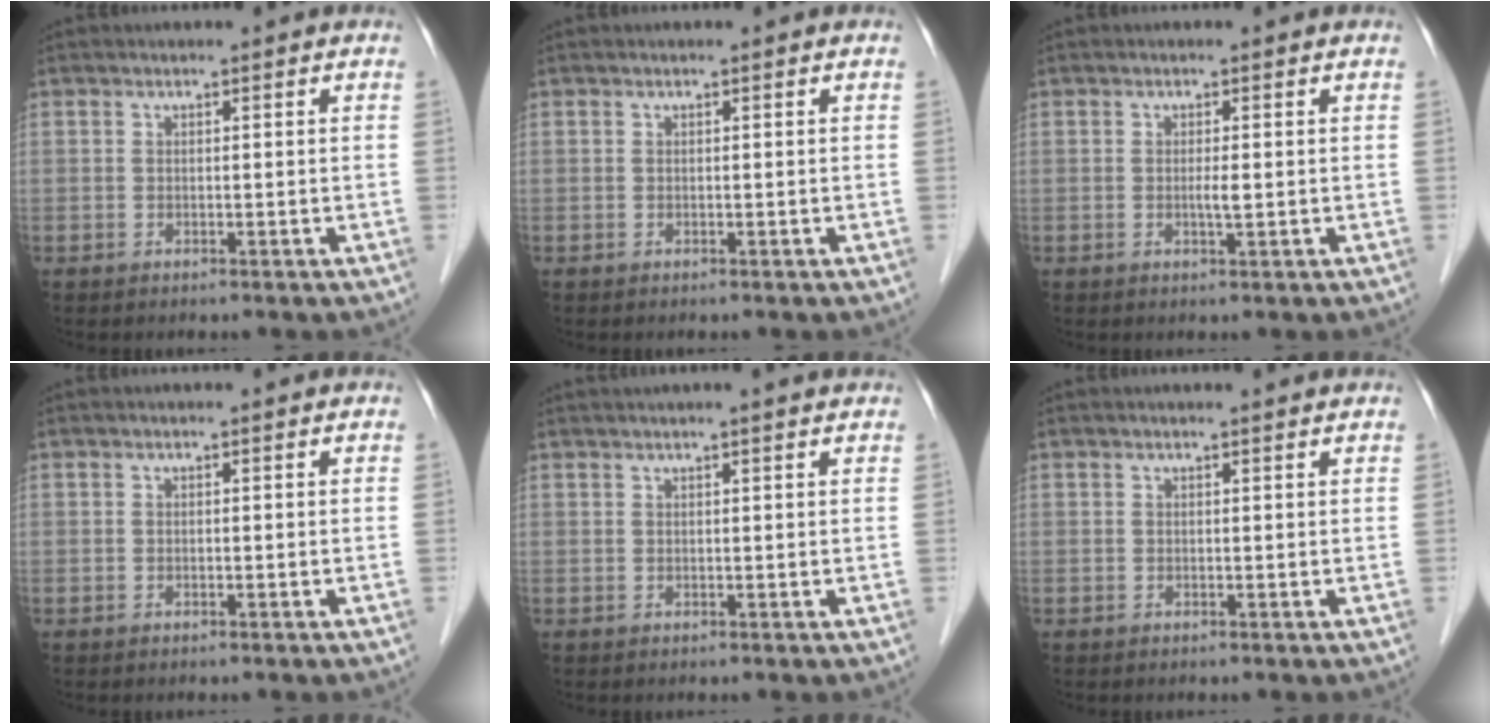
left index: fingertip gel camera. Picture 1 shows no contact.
{"total": 0.0}
{"total": 1.4, "force": [0.0, 0.1, 1.4], "torque": [-0.028, -0.001, -0.001]}
{"total": 0.0}
{"total": 4.2, "force": [3.6, -0.5, 2.1], "torque": [-0.027, 0.026, 0.047]}
{"total": 1.8, "force": [1.7, -0.1, 0.5], "torque": [-0.012, 0.006, 0.020]}